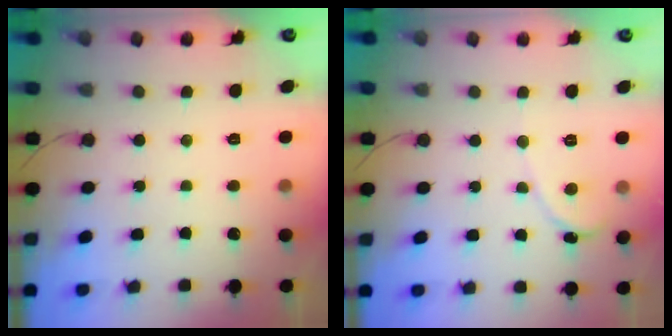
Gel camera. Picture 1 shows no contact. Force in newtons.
{"total": 1.0, "press": 1.0, "slide": 0.1}